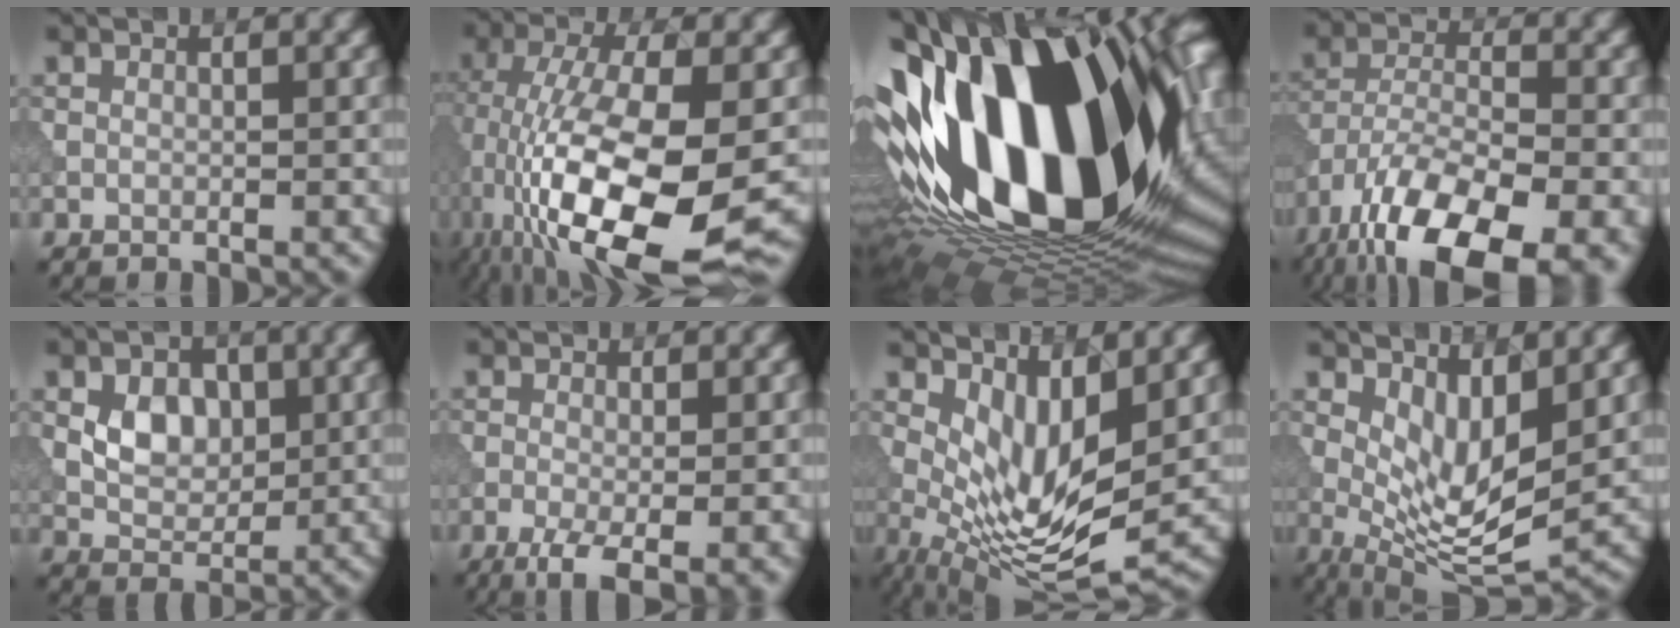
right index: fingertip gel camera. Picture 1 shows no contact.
{"total": 14.8, "force": [-3.9, 5.3, 13.3], "torque": [-0.248, -0.010, -0.058]}
{"total": 21.1, "force": [1.5, 11.7, 17.5], "torque": [-0.308, -0.005, 0.027]}
{"total": 16.2, "force": [-10.2, 6.7, 10.7], "torque": [-0.201, -0.033, -0.155]}
{"total": 3.9, "force": [0.9, 2.9, 2.4], "torque": [-0.044, -0.001, 0.014]}
{"total": 5.1, "force": [-2.5, 1.5, 4.2], "torque": [-0.082, -0.006, -0.041]}
{"total": 7.2, "force": [1.3, 3.0, 6.4], "torque": [-0.127, -0.021, 0.032]}
{"total": 6.5, "force": [1.5, 2.6, 5.8], "torque": [-0.111, -0.019, 0.032]}